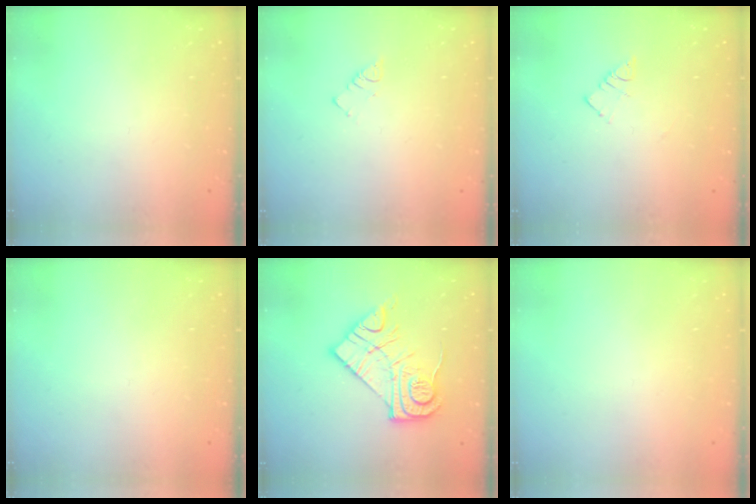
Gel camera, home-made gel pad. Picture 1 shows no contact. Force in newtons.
{"total": 2.7, "press": 2.7, "slide": 0.4}
{"total": 3.9, "press": 3.9, "slide": 0.4}
{"total": 0.0}
{"total": 14.3, "press": 14.3, "slide": 1.0}
{"total": 1.6, "press": 1.6, "slide": 0.1}